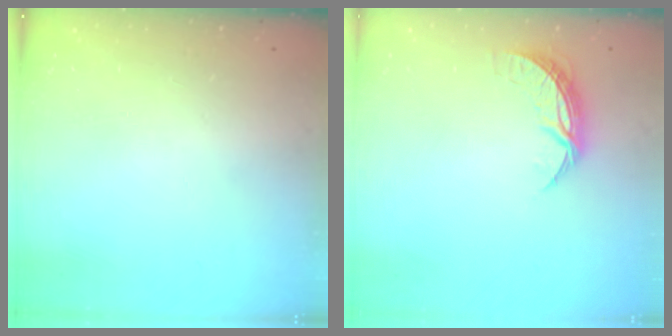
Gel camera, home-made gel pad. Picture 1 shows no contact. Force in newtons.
{"total": 6.8, "press": 6.8, "slide": 0.5}